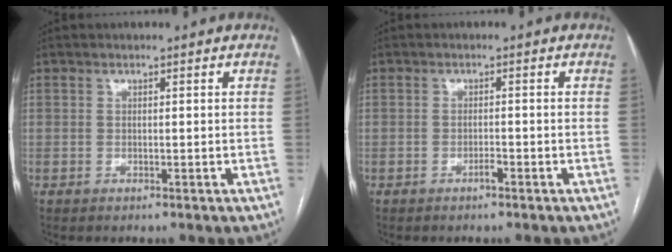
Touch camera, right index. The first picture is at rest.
{"total": 1.2, "force": [-0.8, 0.1, 0.8], "torque": [-0.017, 0.000, -0.014]}